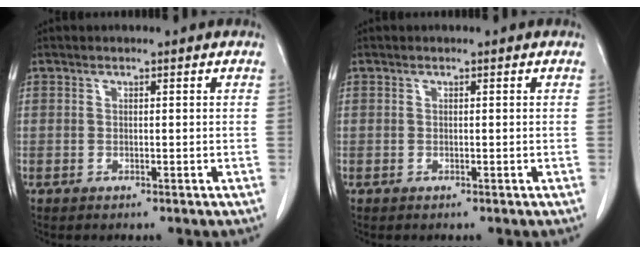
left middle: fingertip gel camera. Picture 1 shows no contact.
{"total": 0.0}